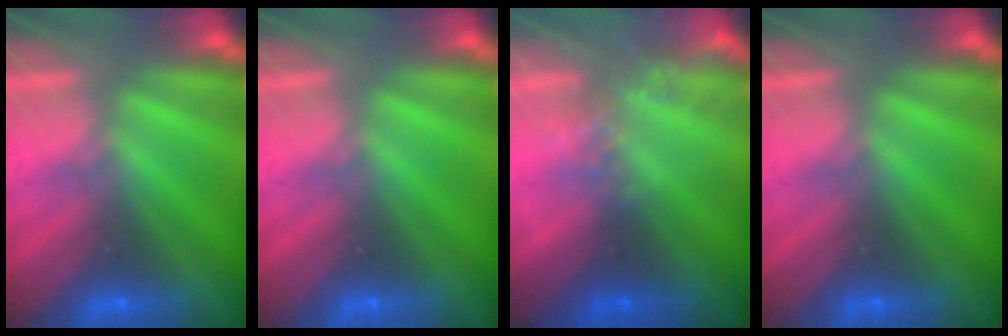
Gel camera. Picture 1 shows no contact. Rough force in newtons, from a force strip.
{"total": 0.0}
{"total": 2.4}
{"total": 0.0}